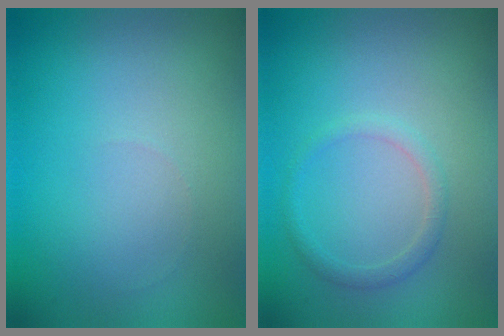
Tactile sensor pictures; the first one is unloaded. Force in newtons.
{"total": 1.3, "press": 1.3, "slide": 0.1}